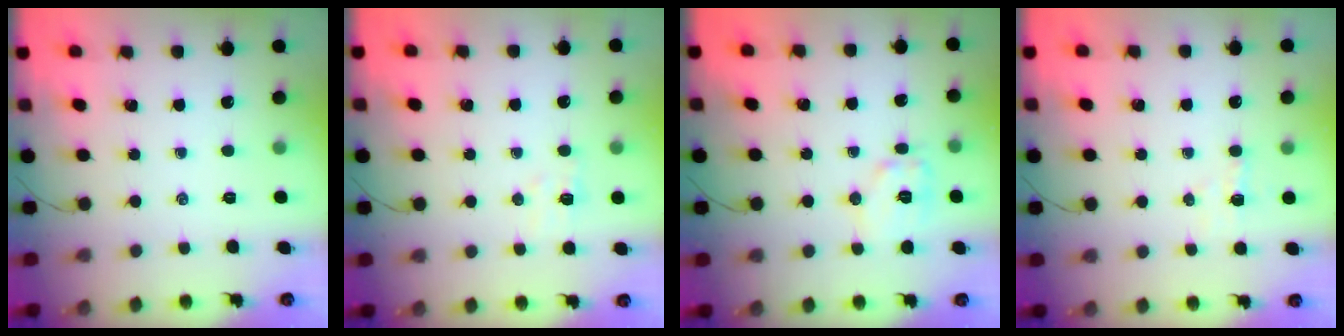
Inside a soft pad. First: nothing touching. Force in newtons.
{"total": 5.3, "press": 5.1, "slide": 1.1}
{"total": 9.2, "press": 9.2, "slide": 0.5}
{"total": 3.1, "press": 3.1, "slide": 0.5}